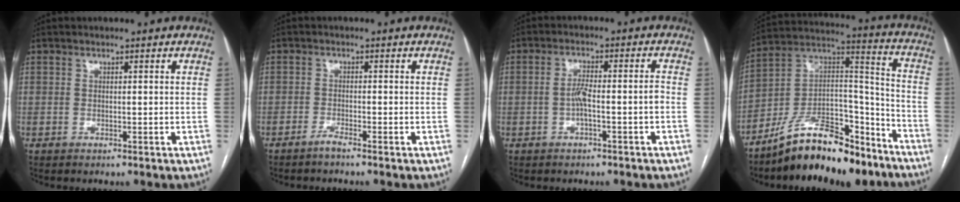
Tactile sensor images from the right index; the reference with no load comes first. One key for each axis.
{"total": 1.5, "fx": -1.3, "fy": -0.3, "fz": 0.7, "tx": -0.017, "ty": -0.001, "tz": -0.028}
{"total": 4.2, "fx": -1.4, "fy": 0.3, "fz": 3.9, "tx": -0.076, "ty": 0.017, "tz": -0.023}
{"total": 18.8, "fx": -14.8, "fy": 6.3, "fz": 9.8, "tx": -0.158, "ty": 0.041, "tz": -0.251}